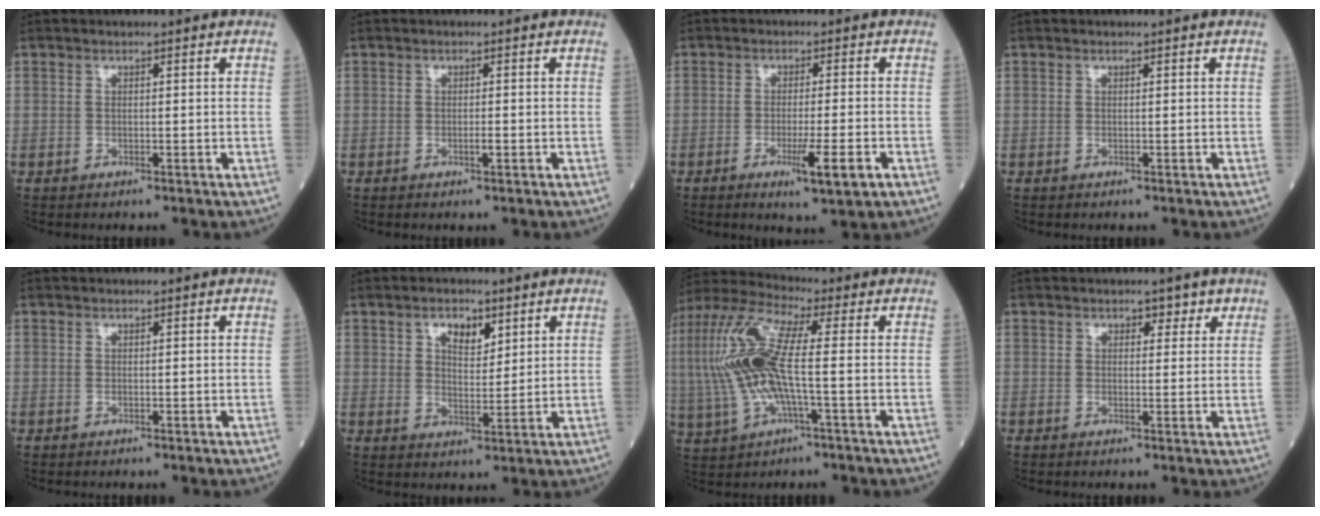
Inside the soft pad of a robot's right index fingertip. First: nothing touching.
{"total": 0.9, "force": [-0.3, 0.1, 0.8], "torque": [-0.017, -0.001, -0.006]}
{"total": 6.4, "force": [-2.7, 0.2, 5.8], "torque": [-0.093, -0.013, -0.039]}
{"total": 0.0}
{"total": 0.0}
{"total": 4.6, "force": [2.4, 2.3, 3.2], "torque": [-0.052, 0.004, 0.041]}
{"total": 14.8, "force": [0.2, 3.3, 14.5], "torque": [-0.334, 0.018, -0.002]}
{"total": 2.1, "force": [1.3, 1.4, 0.8], "torque": [0.001, 0.001, 0.013]}